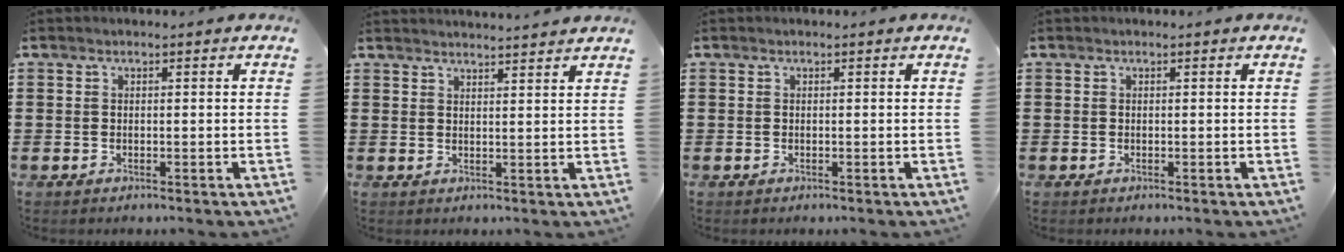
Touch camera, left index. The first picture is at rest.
{"total": 2.4, "force": [2.3, -0.5, 0.1], "torque": [-0.006, -0.008, 0.044]}
{"total": 0.0}
{"total": 0.0}